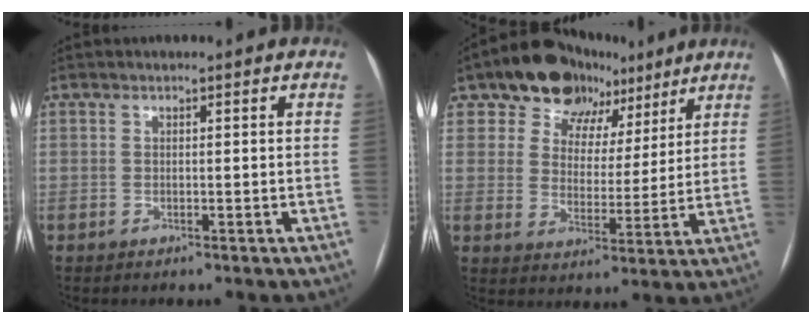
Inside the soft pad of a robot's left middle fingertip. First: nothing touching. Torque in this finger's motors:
{"motor_torque": [0.90, -0.94, 0.13, 0.07]}